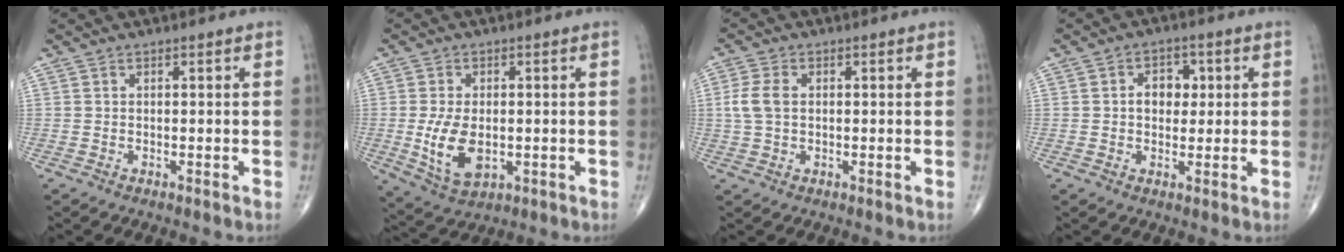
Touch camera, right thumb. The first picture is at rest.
{"total": 8.9, "force": [-1.1, 5.1, 7.2], "torque": [-0.130, -0.012, -0.009]}
{"total": 4.6, "force": [0.4, 3.0, 3.4], "torque": [-0.082, 0.006, 0.004]}
{"total": 5.0, "force": [0.7, 3.8, 3.2], "torque": [-0.017, 0.005, 0.007]}